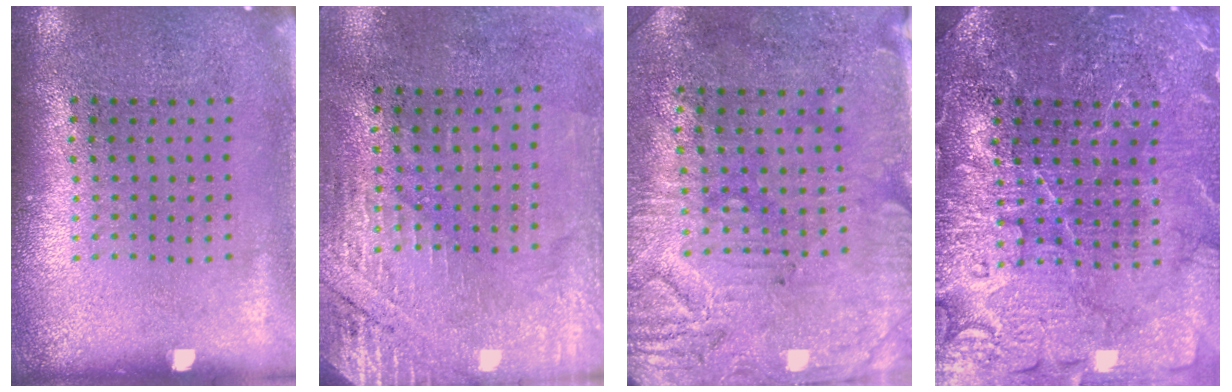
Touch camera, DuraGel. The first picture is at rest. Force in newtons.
{"total": 2.7, "press": 2.4, "slide": 1.3}
{"total": 3.0, "press": 2.5, "slide": 1.6}
{"total": 4.5, "press": 4.4, "slide": 0.6}